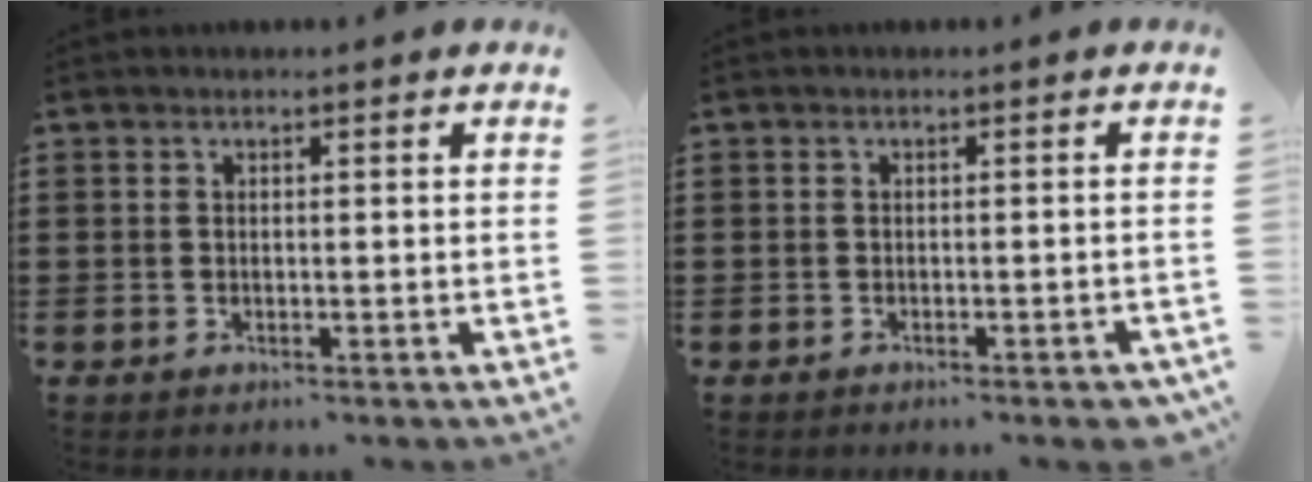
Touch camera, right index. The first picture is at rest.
{"total": 1.0, "force": [-0.9, 0.0, 0.5], "torque": [-0.011, -0.006, -0.016]}